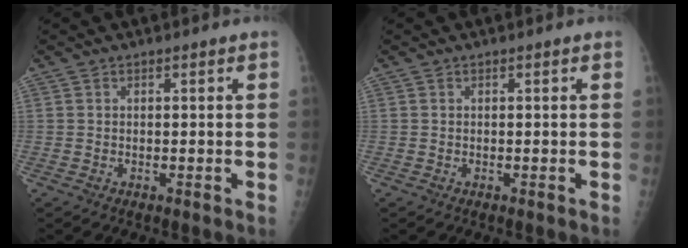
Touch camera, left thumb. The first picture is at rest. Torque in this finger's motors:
{"motor_torque": [-0.18, 0.18, -0.01, 0.00, 0.00]}